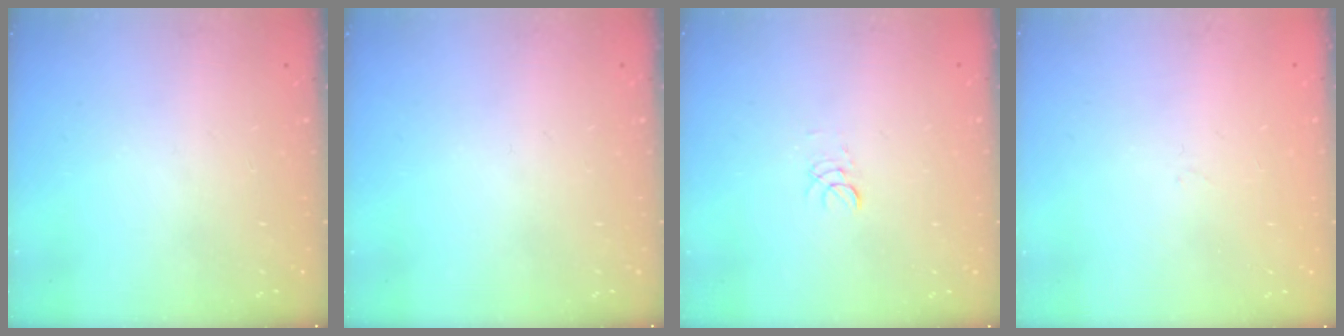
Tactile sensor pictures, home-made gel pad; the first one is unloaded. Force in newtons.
{"total": 0.0}
{"total": 2.9, "press": 2.8, "slide": 0.3}
{"total": 0.9, "press": 0.9, "slide": 0.2}